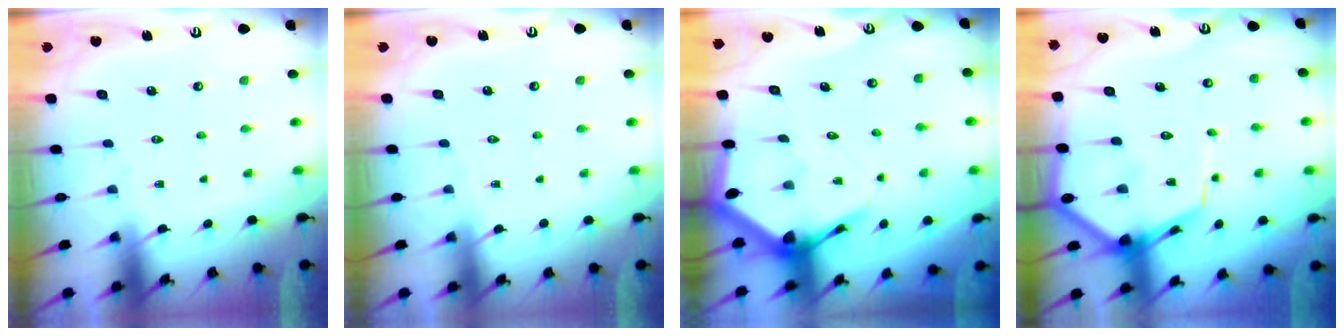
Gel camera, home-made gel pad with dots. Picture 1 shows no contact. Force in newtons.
{"total": 0.0}
{"total": 6.0, "press": 5.9, "slide": 0.8}
{"total": 12.1, "press": 12.0, "slide": 1.3}